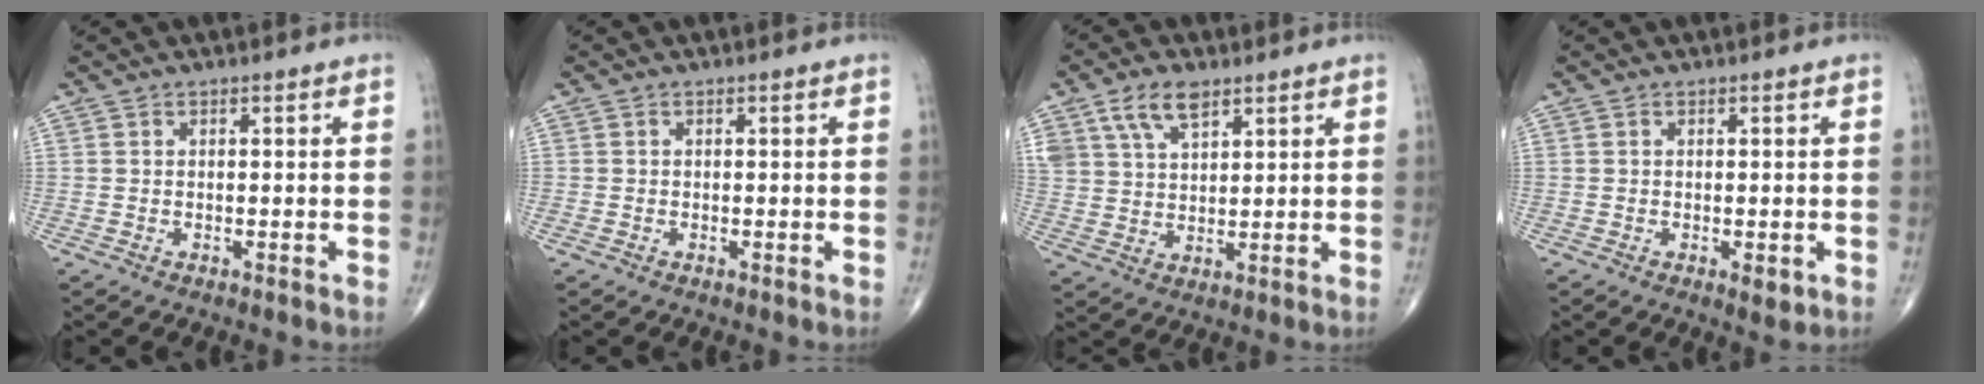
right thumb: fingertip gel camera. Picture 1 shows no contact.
{"total": 0.0}
{"total": 8.0, "force": [4.7, 4.1, 4.9], "torque": [-0.084, -0.014, 0.094]}
{"total": 2.0, "force": [-0.6, 0.8, 1.7], "torque": [-0.017, -0.004, -0.006]}